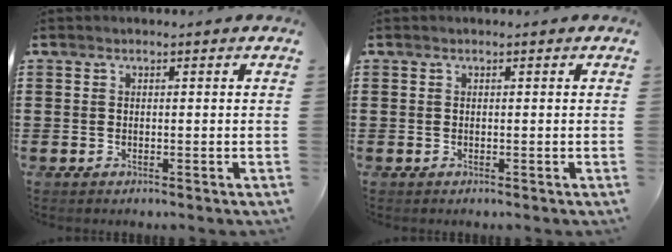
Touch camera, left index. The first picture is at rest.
{"total": 0.0}